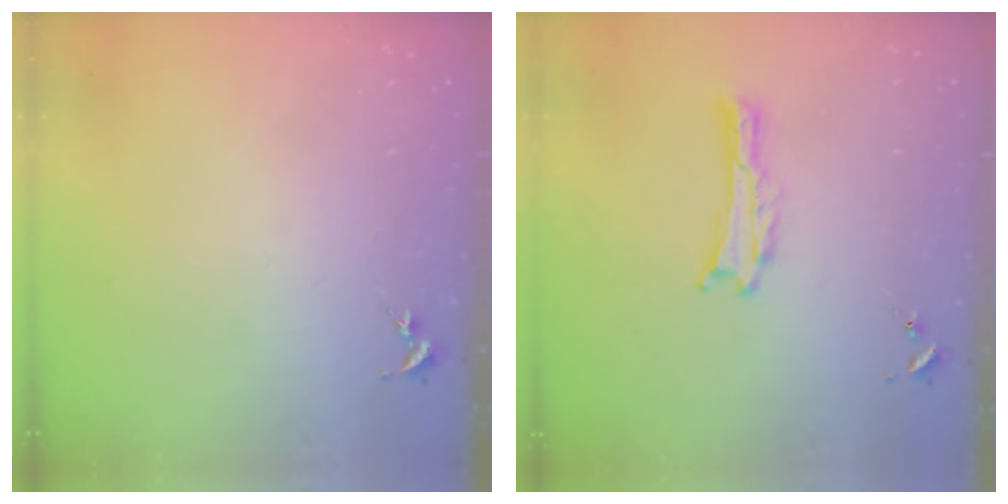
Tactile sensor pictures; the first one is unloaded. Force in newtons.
{"total": 0.0}